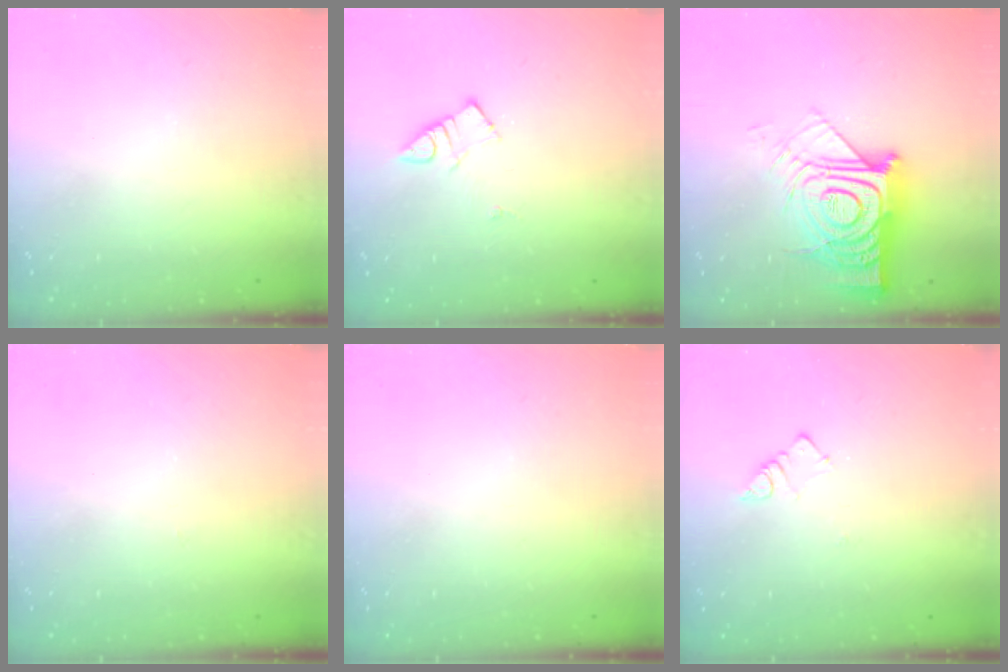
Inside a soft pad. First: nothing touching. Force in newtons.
{"total": 3.8, "press": 3.7, "slide": 0.4}
{"total": 17.1, "press": 17.0, "slide": 1.5}
{"total": 2.8, "press": 2.8, "slide": 0.4}
{"total": 0.0}
{"total": 3.2, "press": 3.2, "slide": 0.3}